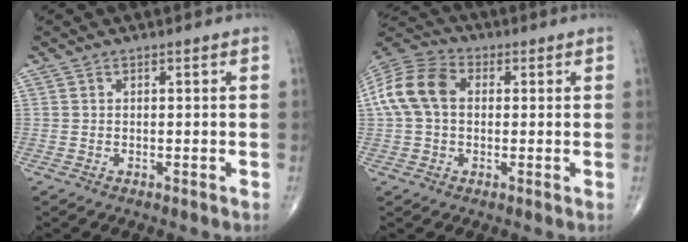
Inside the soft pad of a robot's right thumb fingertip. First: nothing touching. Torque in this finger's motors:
{"motor_torque": [-0.55, 0.82, 0.71, -0.12, 0.11]}